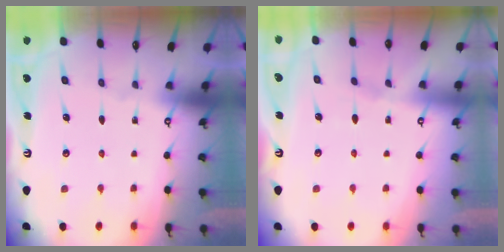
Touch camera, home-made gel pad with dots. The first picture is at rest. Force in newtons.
{"total": 1.7, "press": 1.7, "slide": 0.4}